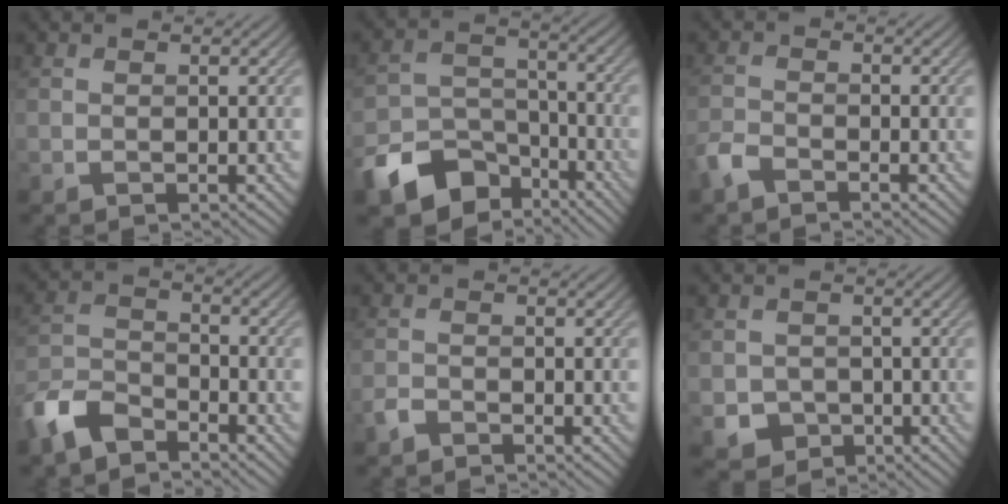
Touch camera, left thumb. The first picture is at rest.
{"total": 11.5, "force": [-7.5, 7.0, 5.0], "torque": [-0.112, -0.022, -0.137]}
{"total": 2.9, "force": [-2.4, 0.9, 1.4], "torque": [-0.036, -0.006, -0.060]}
{"total": 6.9, "force": [-5.3, 2.8, 3.4], "torque": [-0.075, -0.004, -0.123]}
{"total": 1.5, "force": [-1.3, 0.5, 0.6], "torque": [-0.012, 0.000, -0.031]}
{"total": 3.5, "force": [-1.3, 3.0, 1.1], "torque": [-0.027, -0.012, -0.026]}